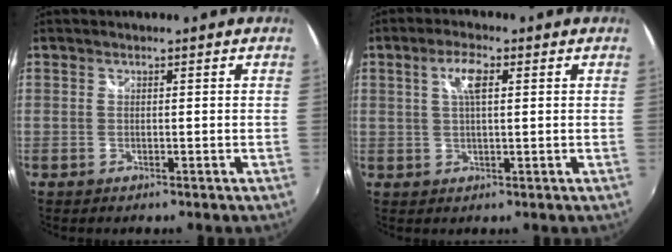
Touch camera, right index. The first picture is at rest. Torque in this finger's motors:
{"motor_torque": [0.66, 0.18, 0.29, 0.08]}